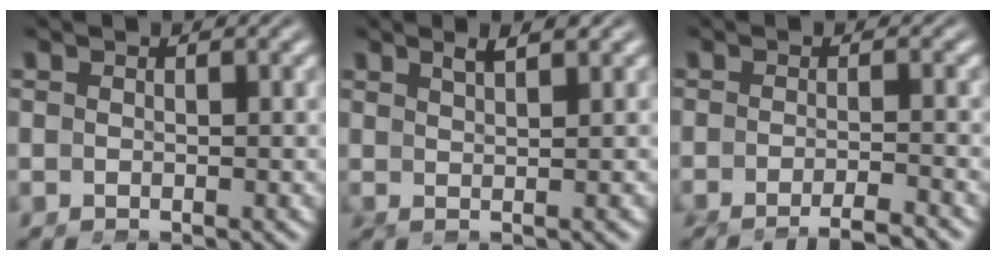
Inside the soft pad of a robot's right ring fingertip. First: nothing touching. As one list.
[{"total": 2.4, "force": [1.3, -1.1, 1.6], "torque": [-0.018, 0.011, 0.026]}, {"total": 5.3, "force": [-5.1, 0.4, 1.4], "torque": [-0.010, 0.003, -0.089]}]